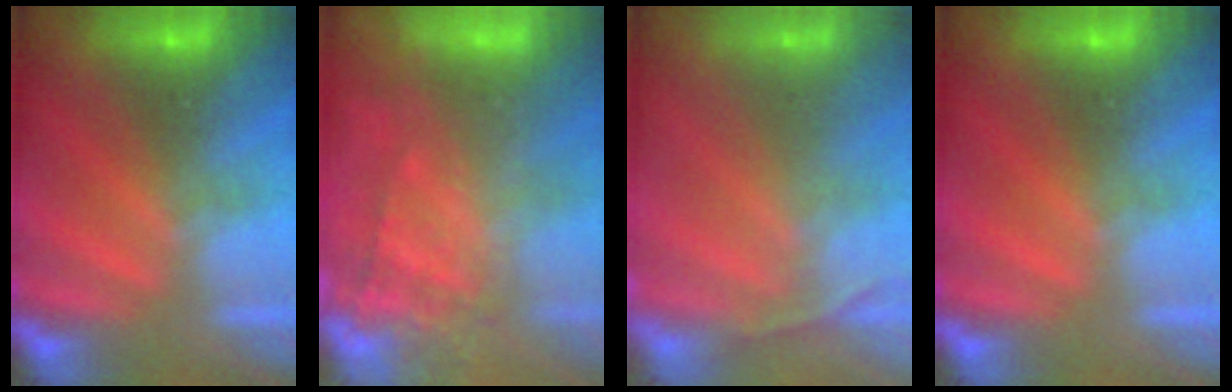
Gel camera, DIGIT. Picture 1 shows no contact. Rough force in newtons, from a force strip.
{"total": 7.8}
{"total": 1.6}
{"total": 0.0}